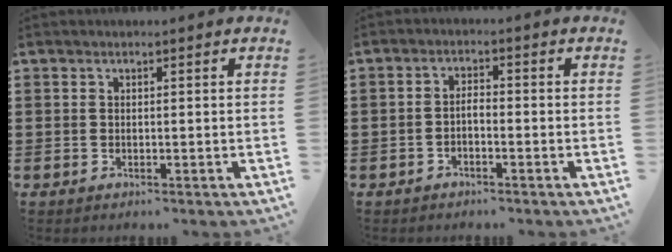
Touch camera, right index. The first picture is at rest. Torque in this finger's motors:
{"motor_torque": [0.47, -0.14, 0.04, 0.00]}